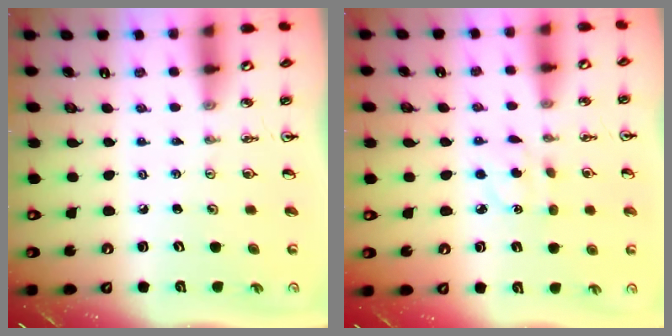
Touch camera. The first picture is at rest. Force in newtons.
{"total": 3.6, "press": 3.5, "slide": 0.7}